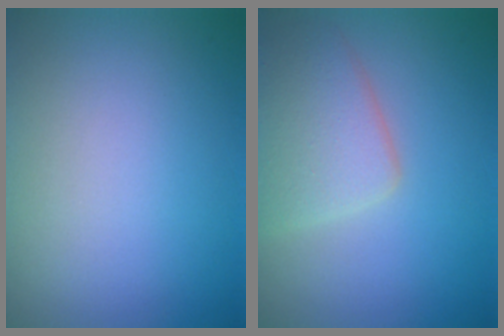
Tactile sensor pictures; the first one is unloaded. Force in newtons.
{"total": 4.3, "press": 4.3, "slide": 0.3}